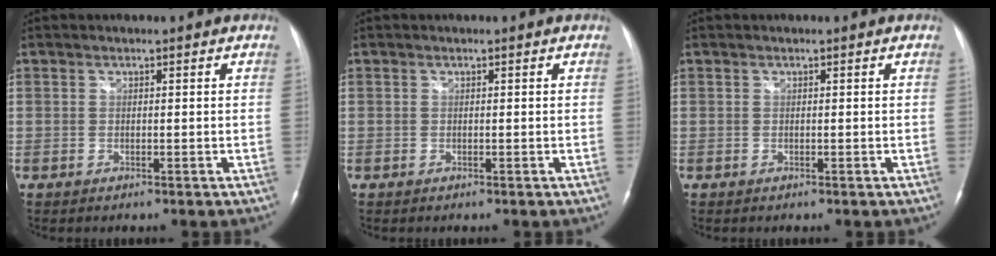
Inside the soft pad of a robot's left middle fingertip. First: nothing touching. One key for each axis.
{"total": 0.0}
{"total": 0.0}